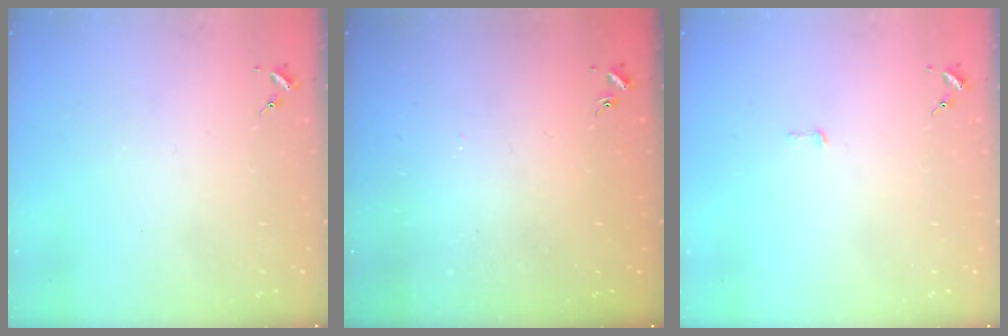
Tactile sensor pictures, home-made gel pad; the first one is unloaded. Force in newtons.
{"total": 0.9, "press": 0.8, "slide": 0.2}
{"total": 1.9, "press": 1.9, "slide": 0.1}